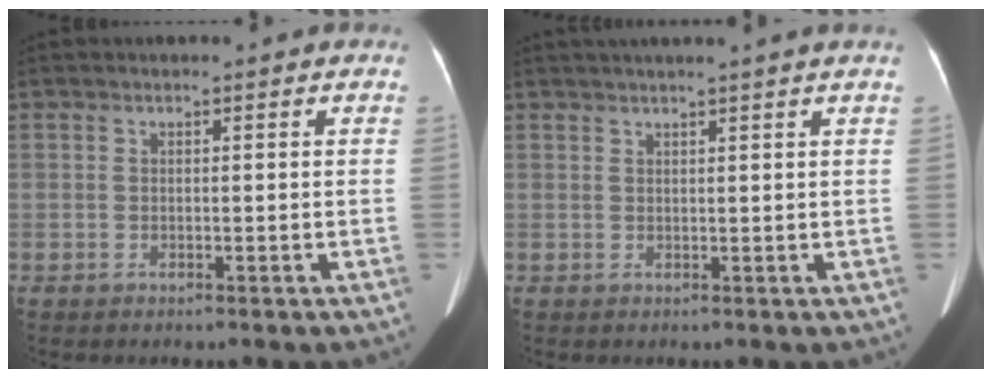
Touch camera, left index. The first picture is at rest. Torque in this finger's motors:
{"motor_torque": [-0.36, -0.60, 0.00, 0.09]}